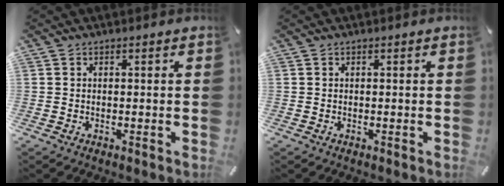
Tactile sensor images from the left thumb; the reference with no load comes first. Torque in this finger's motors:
{"motor_torque": [0.00, 0.00, -0.03, 0.03, 0.00]}